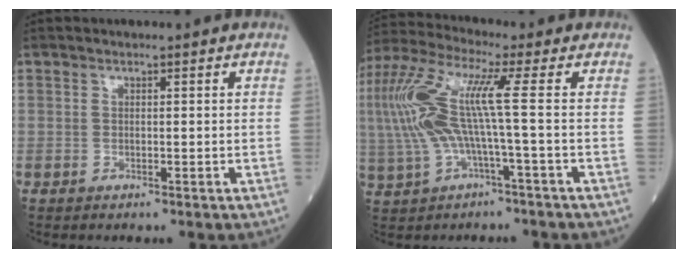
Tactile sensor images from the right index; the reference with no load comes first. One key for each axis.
{"total": 11.3, "fx": 0.0, "fy": 0.2, "fz": 11.3, "tx": -0.258, "ty": 0.025, "tz": -0.003}